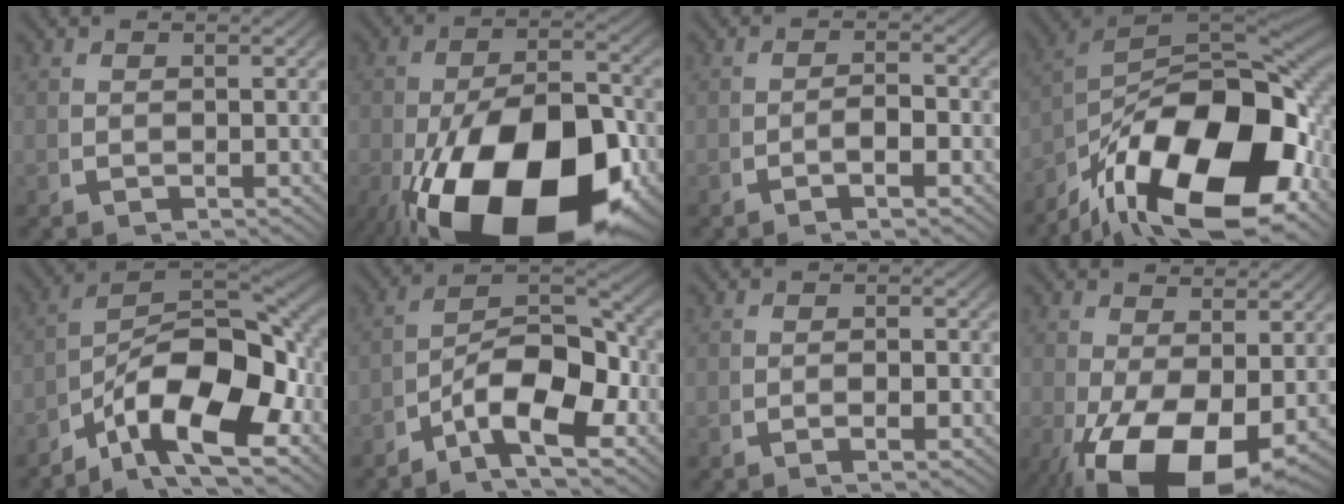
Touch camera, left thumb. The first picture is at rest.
{"total": 21.3, "force": [-6.0, 11.9, 16.6], "torque": [-0.311, -0.092, -0.048]}
{"total": 2.1, "force": [-0.7, 0.6, 1.9], "torque": [-0.033, -0.001, -0.017]}
{"total": 23.8, "force": [-3.6, 13.6, 19.2], "torque": [-0.334, -0.067, -0.031]}
{"total": 15.9, "force": [-2.6, 9.8, 12.3], "torque": [-0.196, -0.032, -0.037]}
{"total": 9.8, "force": [-2.4, 5.4, 7.8], "torque": [-0.135, -0.021, -0.041]}
{"total": 1.1, "force": [-0.3, 0.4, 1.0], "torque": [-0.015, 0.004, -0.010]}
{"total": 9.8, "force": [-2.9, 5.4, 7.7], "torque": [-0.145, -0.057, -0.016]}